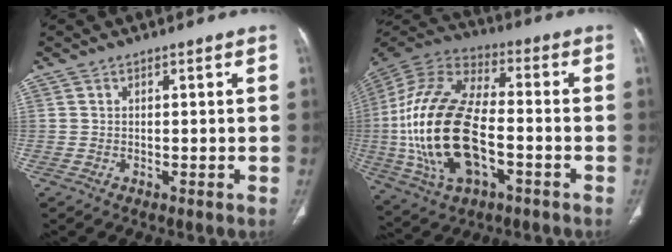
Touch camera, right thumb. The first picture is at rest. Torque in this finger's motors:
{"motor_torque": [1.00, 0.83, 2.76, 0.00, 0.98]}